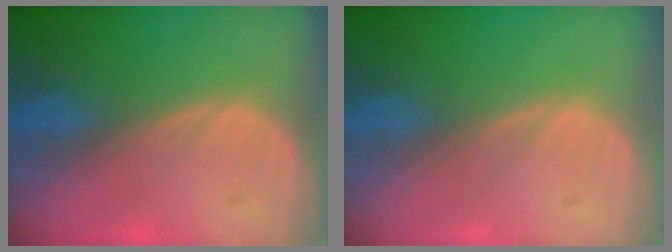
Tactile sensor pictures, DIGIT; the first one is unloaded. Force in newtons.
{"total": 0.0}